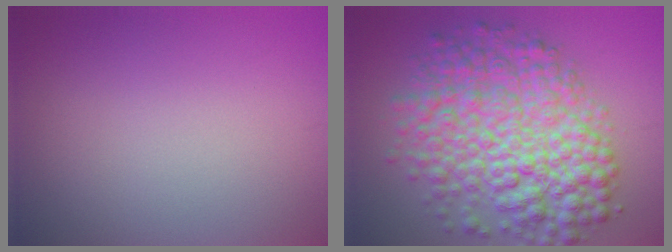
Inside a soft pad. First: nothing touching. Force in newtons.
{"total": 9.7, "press": 9.7, "slide": 0.1}